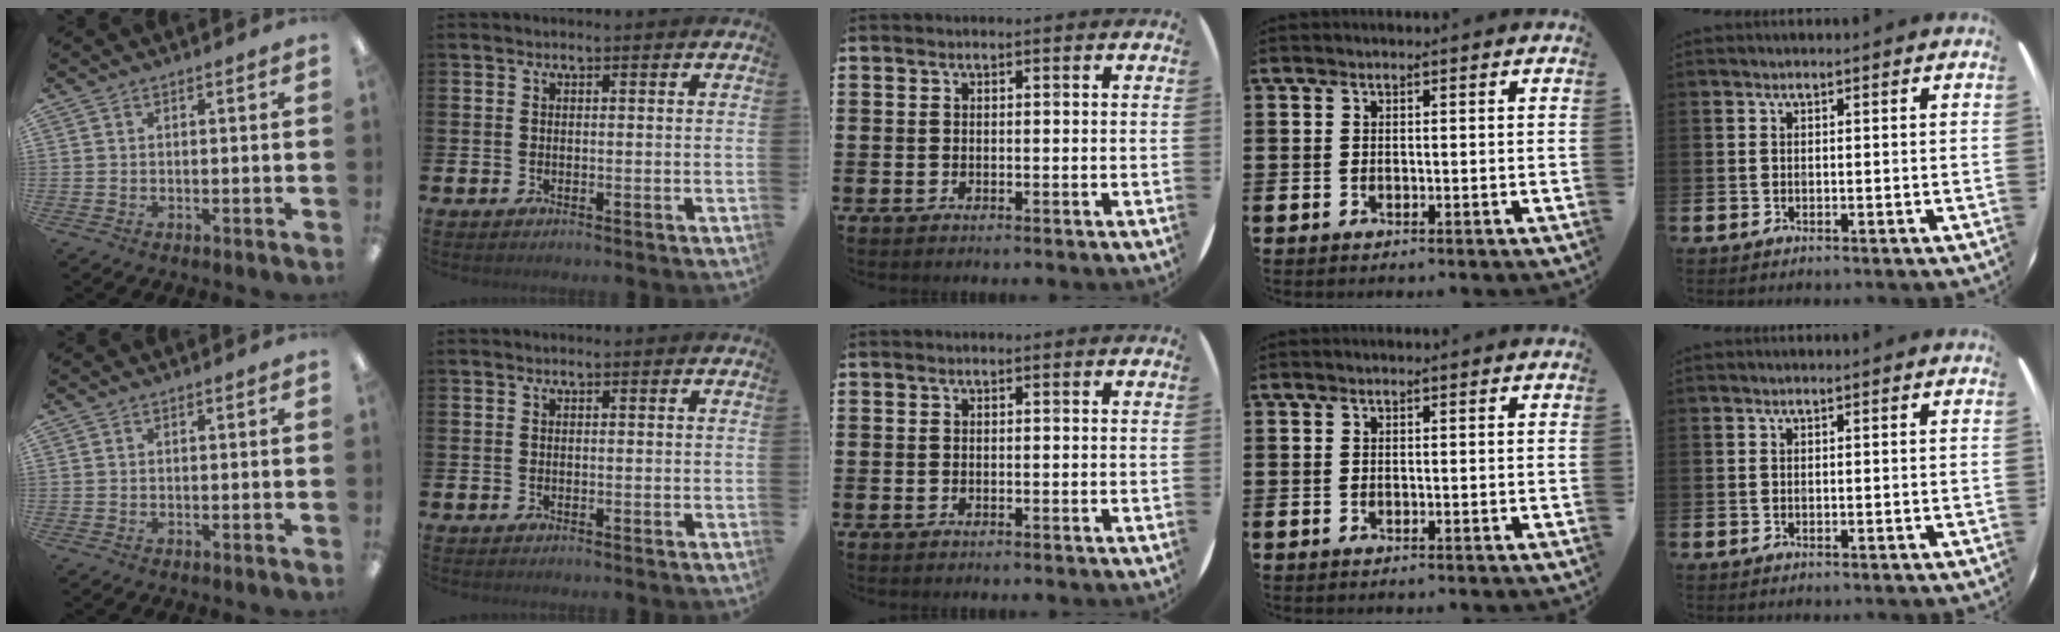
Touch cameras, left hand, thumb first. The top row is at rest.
{}